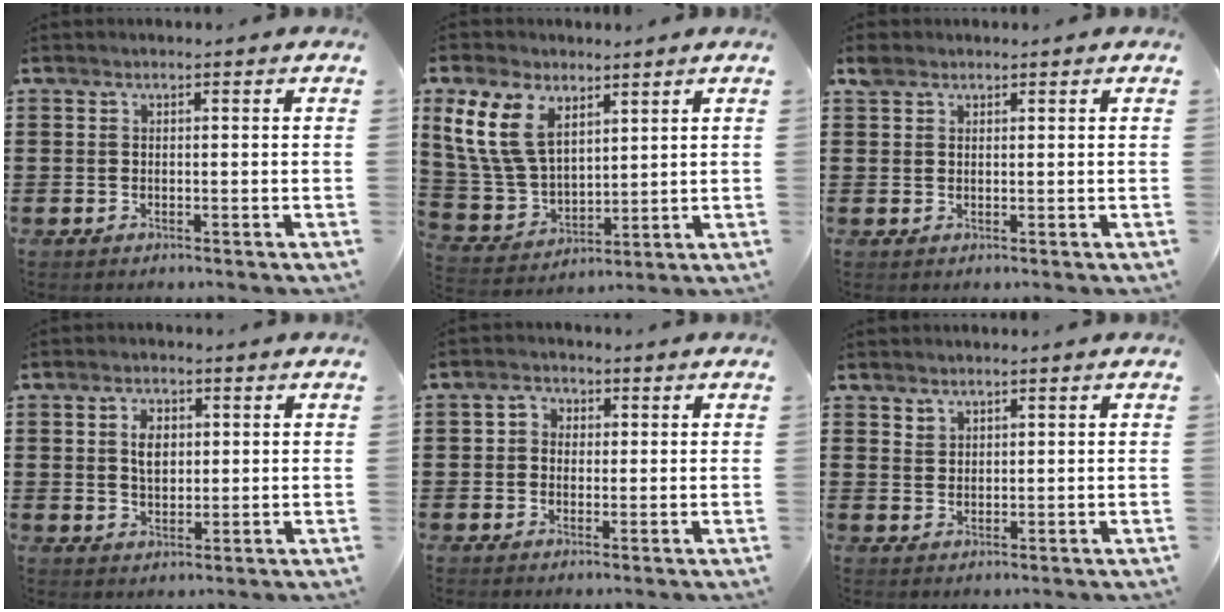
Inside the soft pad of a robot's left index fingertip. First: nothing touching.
{"total": 11.3, "force": [5.9, 6.8, 6.8], "torque": [-0.183, 0.004, 0.109]}
{"total": 1.6, "force": [1.3, 0.9, 0.4], "torque": [-0.012, 0.005, 0.025]}
{"total": 3.9, "force": [0.9, 2.4, 3.0], "torque": [-0.056, 0.008, 0.013]}
{"total": 2.3, "force": [-0.1, 2.3, 0.4], "torque": [-0.020, 0.011, -0.008]}
{"total": 1.8, "force": [1.5, 0.9, 0.1], "torque": [-0.005, 0.001, 0.031]}